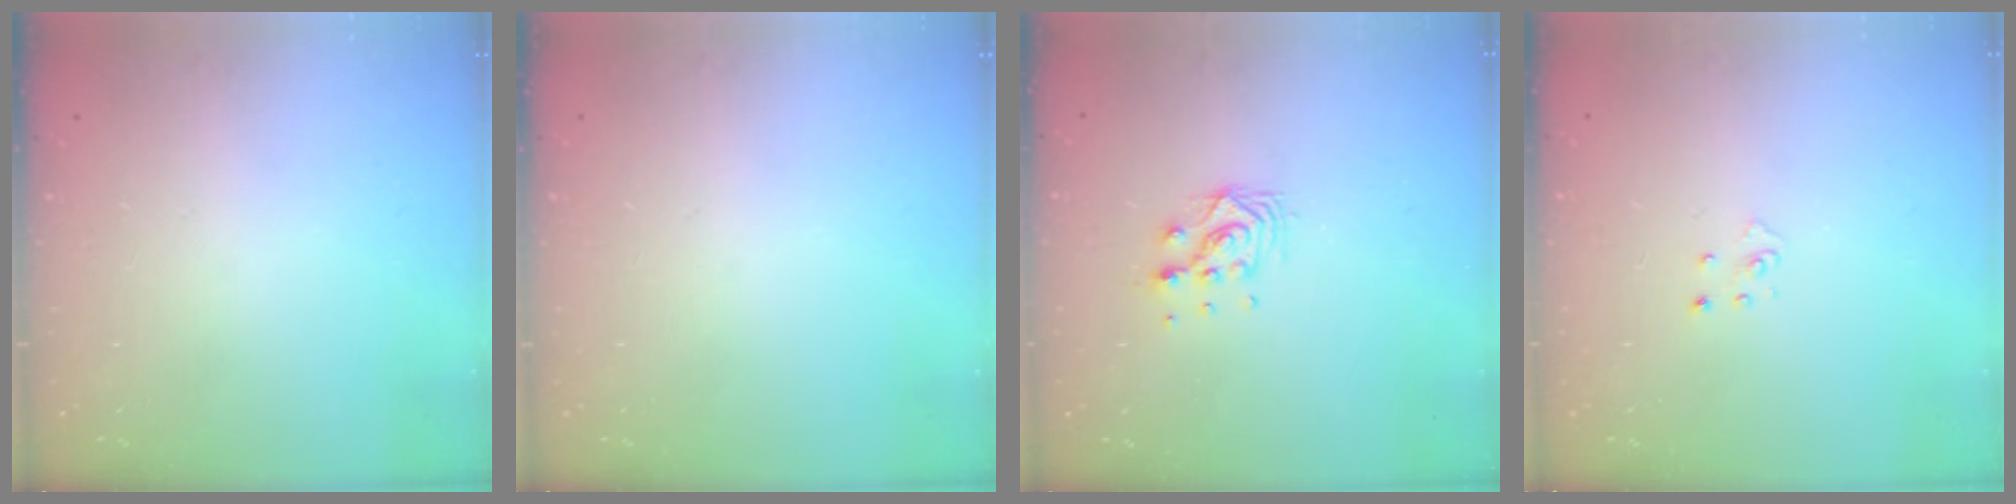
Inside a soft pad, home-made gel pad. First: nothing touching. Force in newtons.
{"total": 0.0}
{"total": 7.6, "press": 7.5, "slide": 0.5}
{"total": 2.8, "press": 2.8, "slide": 0.3}